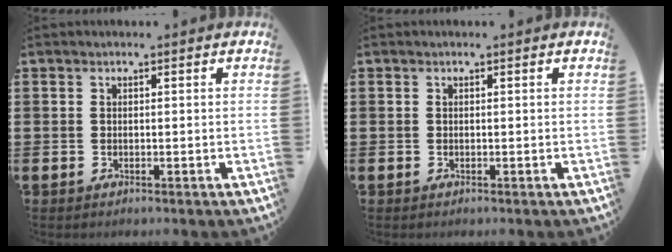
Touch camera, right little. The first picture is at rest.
{"total": 0.0}